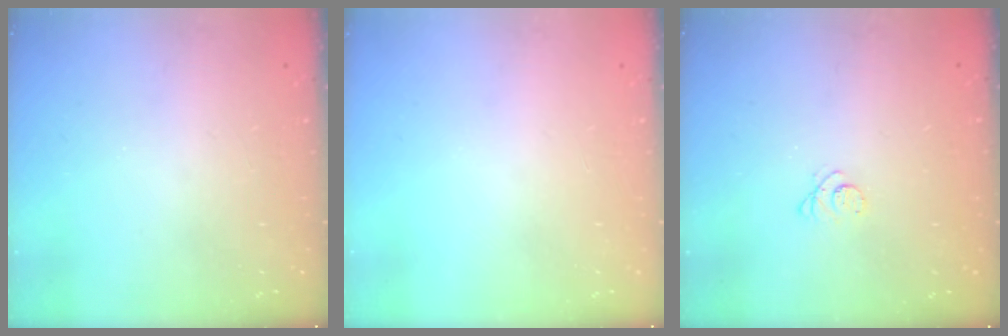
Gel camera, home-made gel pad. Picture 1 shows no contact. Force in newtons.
{"total": 0.0}
{"total": 2.6, "press": 2.5, "slide": 0.3}